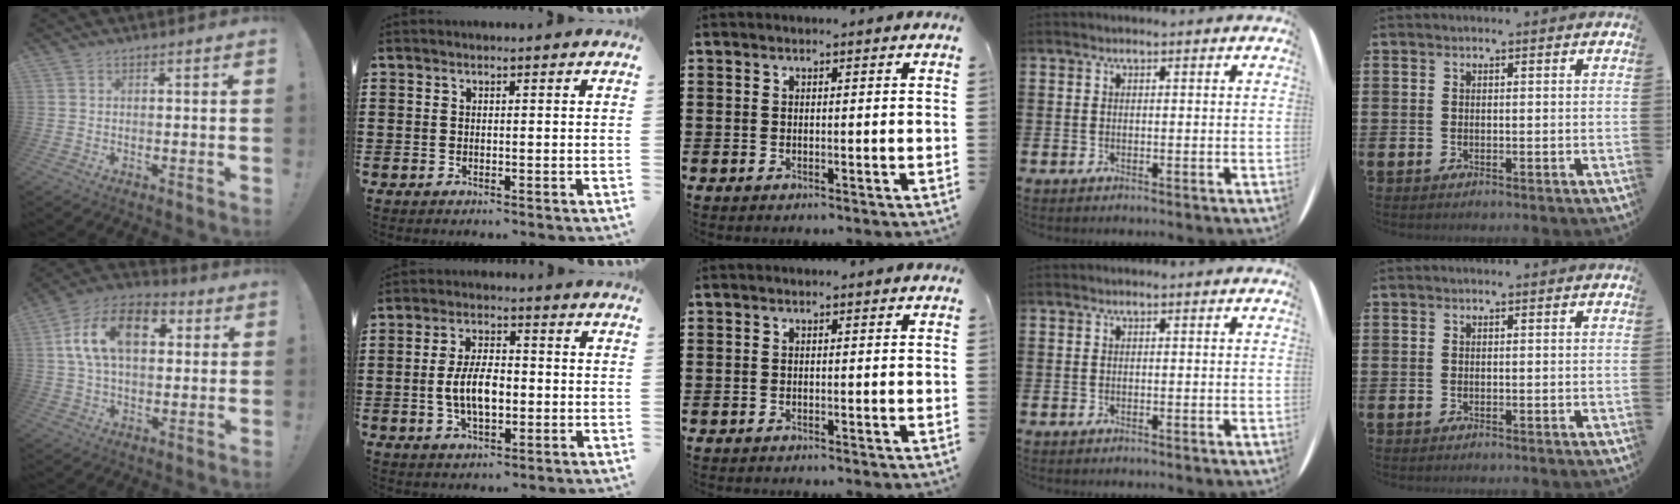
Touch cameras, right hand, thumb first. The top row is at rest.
{"thumb": {"total": 16.7, "force": [4.8, 10.0, 12.4], "torque": [-0.228, 0.007, 0.083]}, "index": {"total": 6.8, "force": [-0.9, 3.3, 5.9], "torque": [-0.120, -0.003, -0.022]}, "middle": {"total": 0.5, "force": [-0.5, -0.1, 0.0], "torque": [-0.002, -0.001, -0.011]}}